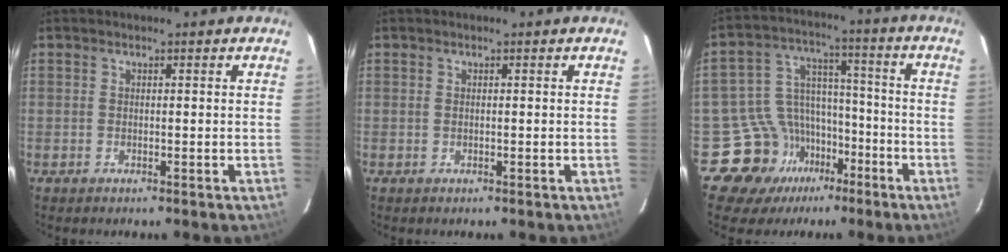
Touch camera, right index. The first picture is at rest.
{"total": 0.0}
{"total": 12.4, "force": [-8.5, 8.9, 1.2], "torque": [-0.038, 0.061, -0.139]}